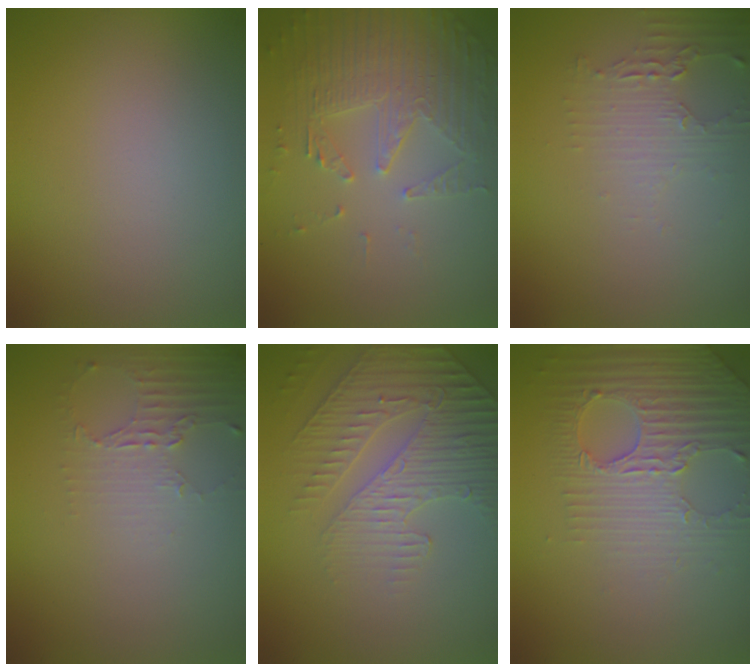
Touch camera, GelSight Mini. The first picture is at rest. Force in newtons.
{"total": 5.3, "press": 3.7, "slide": 3.8}
{"total": 1.8, "press": 1.8, "slide": 0.4}
{"total": 2.3, "press": 1.6, "slide": 1.6}
{"total": 4.2, "press": 3.5, "slide": 2.4}
{"total": 4.0, "press": 3.8, "slide": 1.2}